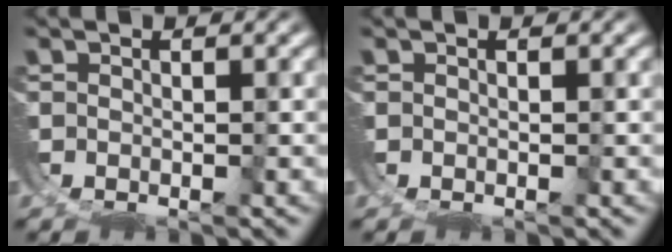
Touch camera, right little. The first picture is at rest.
{"total": 0.0}